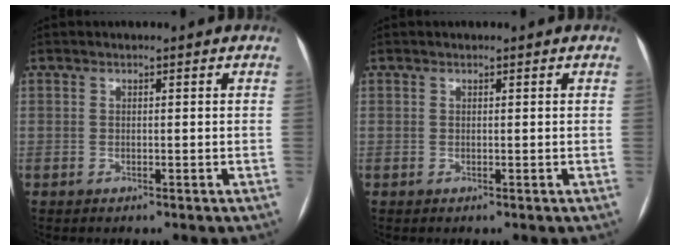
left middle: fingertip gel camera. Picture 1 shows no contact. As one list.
[{"total": 0.0}]